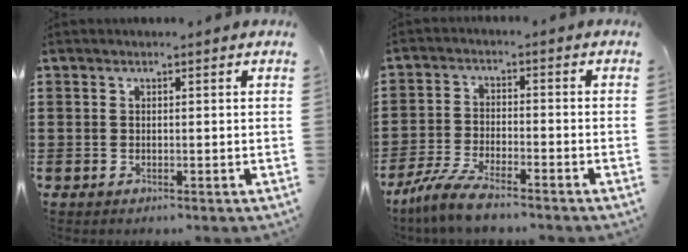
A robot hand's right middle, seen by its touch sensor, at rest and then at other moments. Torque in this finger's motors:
{"motor_torque": [0.88, -0.18, 0.29, 0.12]}